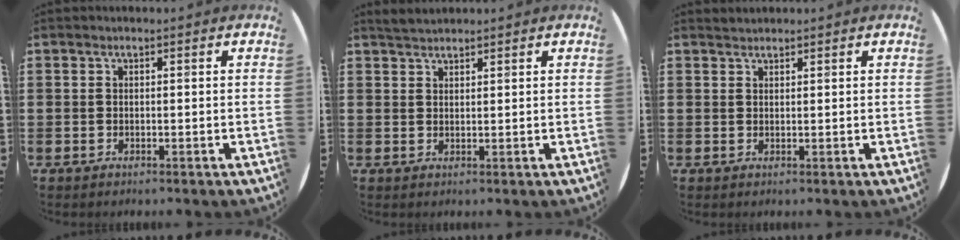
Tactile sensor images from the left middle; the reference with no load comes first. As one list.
[{"total": 2.0, "force": [1.9, 0.4, 0.3], "torque": [-0.010, 0.005, 0.037]}, {"total": 0.9, "force": [0.9, 0.1, -0.1], "torque": [0.000, 0.001, 0.017]}]